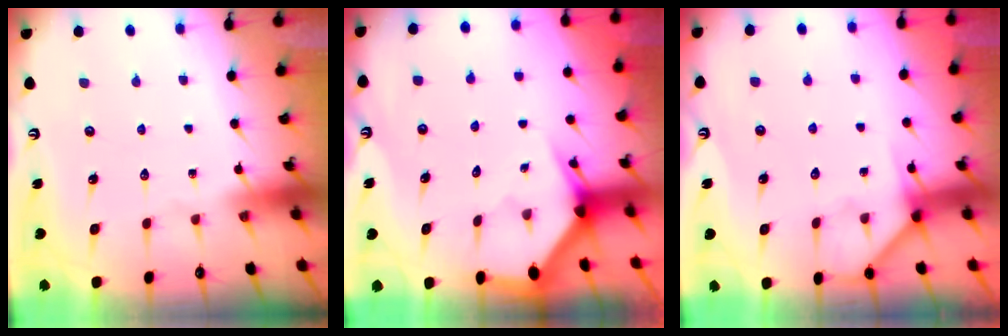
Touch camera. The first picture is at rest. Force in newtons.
{"total": 2.9, "press": 2.9, "slide": 0.0}
{"total": 4.3, "press": 4.2, "slide": 0.6}